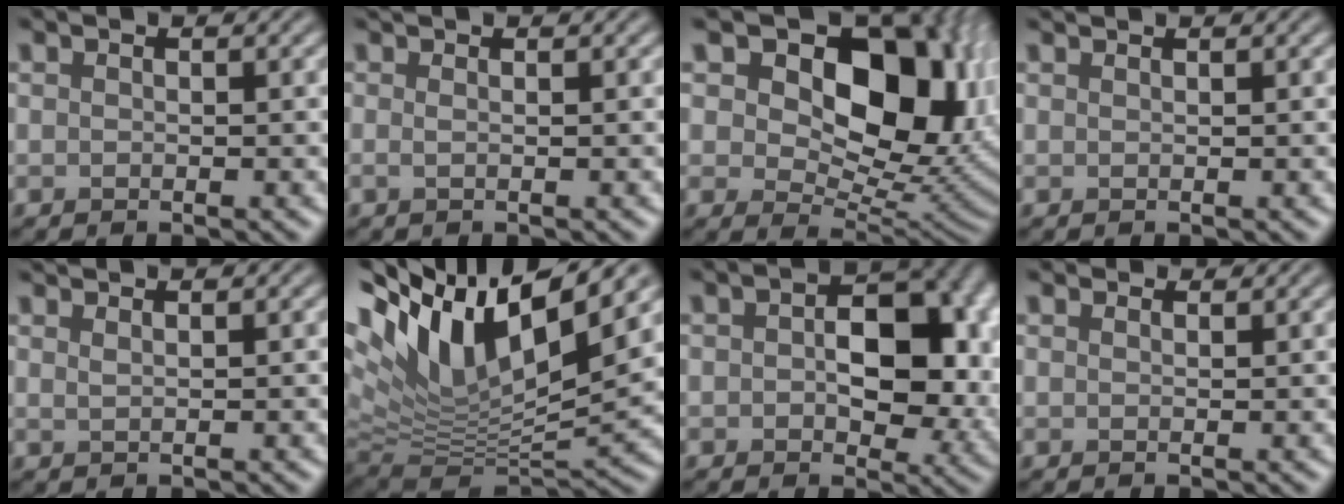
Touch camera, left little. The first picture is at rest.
{"total": 0.7, "force": [0.4, -0.1, 0.6], "torque": [-0.015, -0.001, 0.005]}
{"total": 15.9, "force": [5.0, 10.0, 11.3], "torque": [-0.146, 0.016, 0.077]}
{"total": 0.7, "force": [0.6, -0.3, 0.1], "torque": [-0.003, 0.003, 0.011]}
{"total": 1.0, "force": [0.9, -0.1, 0.4], "torque": [-0.013, 0.002, 0.016]}
{"total": 13.9, "force": [6.0, 5.7, 11.2], "torque": [-0.224, 0.019, 0.104]}
{"total": 10.2, "force": [0.7, 6.2, 8.1], "torque": [-0.103, 0.003, 0.004]}
{"total": 1.3, "force": [1.2, 0.4, 0.3], "torque": [-0.012, 0.002, 0.018]}